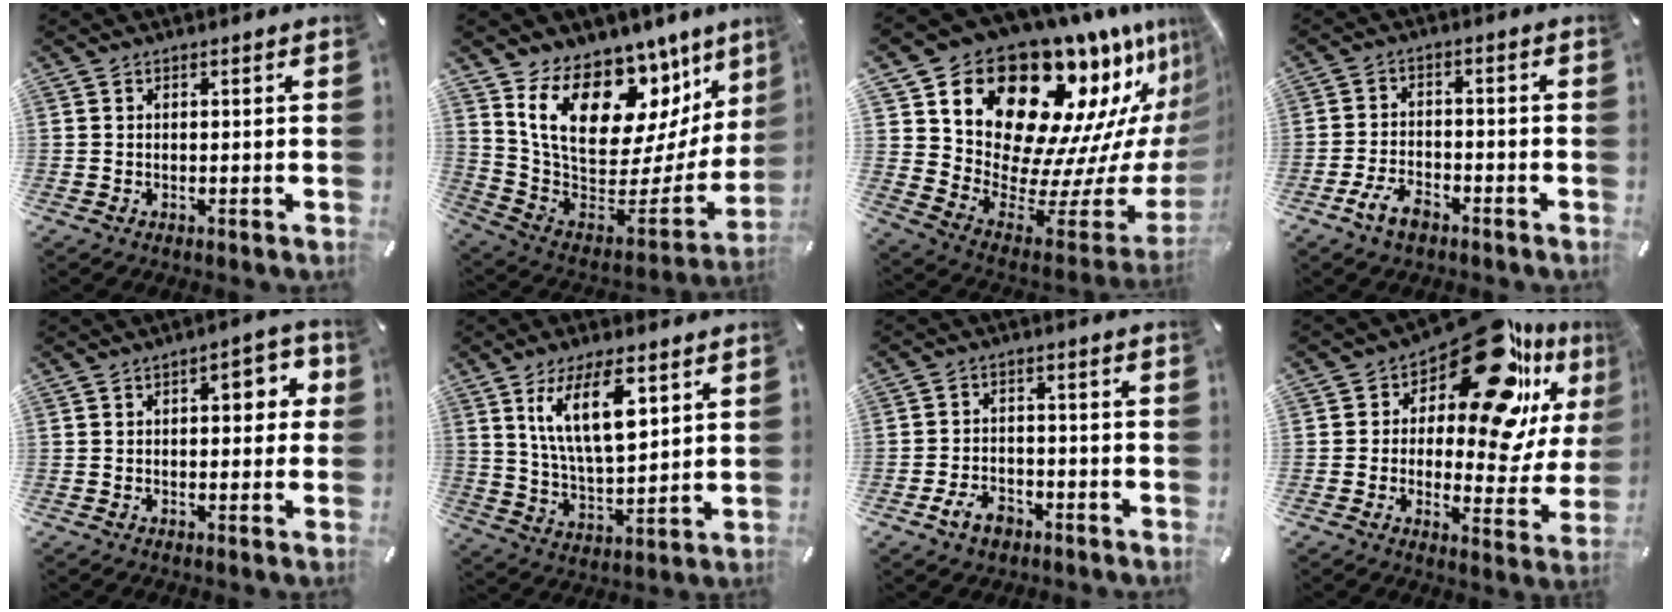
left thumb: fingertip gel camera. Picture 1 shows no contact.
{"total": 20.8, "force": [12.0, 12.8, 11.2], "torque": [-0.176, -0.093, 0.222]}
{"total": 21.2, "force": [13.9, 12.3, 10.3], "torque": [-0.158, -0.150, 0.261]}
{"total": 6.7, "force": [-4.1, 3.6, 3.9], "torque": [-0.084, 0.019, -0.079]}
{"total": 6.5, "force": [0.8, 3.4, 5.5], "torque": [-0.064, 0.001, 0.003]}
{"total": 14.0, "force": [7.0, 5.5, 10.8], "torque": [-0.220, -0.011, 0.121]}
{"total": 6.1, "force": [-3.4, 4.0, 3.0], "torque": [-0.064, 0.016, -0.064]}
{"total": 22.5, "force": [12.9, 9.8, 15.6], "torque": [-0.216, -0.096, 0.215]}